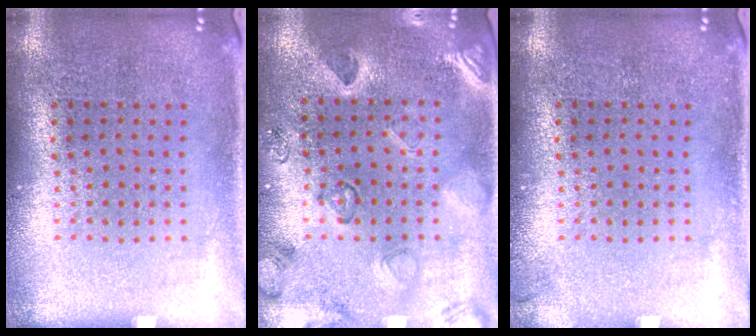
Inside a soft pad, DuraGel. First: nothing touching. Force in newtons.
{"total": 2.3, "press": 2.0, "slide": 1.1}
{"total": 0.6, "press": 0.6, "slide": 0.1}